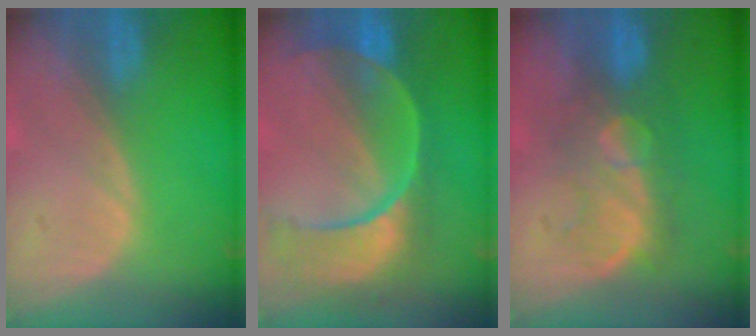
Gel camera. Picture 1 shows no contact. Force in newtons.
{"total": 11.2, "press": 9.3, "slide": 6.2}
{"total": 8.2, "press": 7.9, "slide": 2.2}